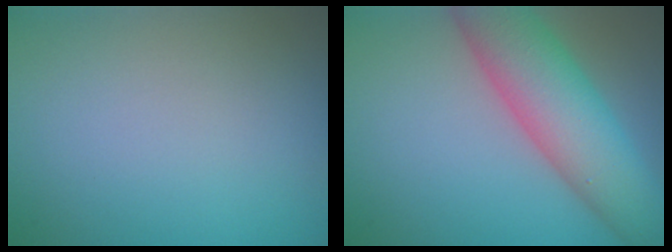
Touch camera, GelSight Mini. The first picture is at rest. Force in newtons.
{"total": 9.3, "press": 9.3, "slide": 0.4}